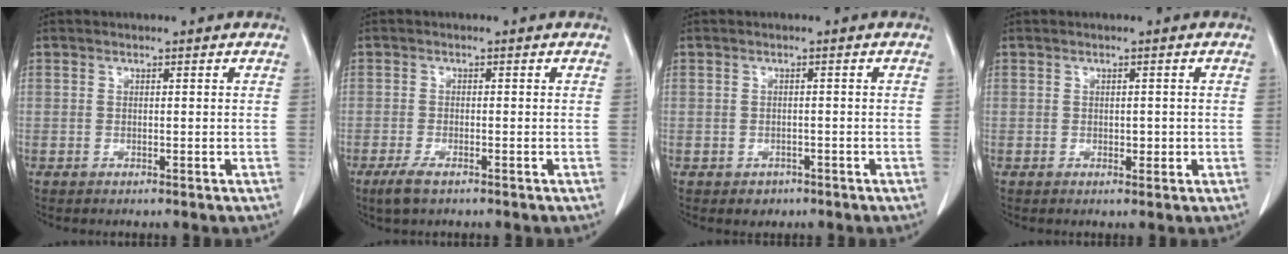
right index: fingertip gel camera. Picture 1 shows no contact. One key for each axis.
{"total": 2.9, "fx": -2.0, "fy": 0.8, "fz": 2.0, "tx": -0.047, "ty": -0.006, "tz": -0.035}
{"total": 1.8, "fx": -1.1, "fy": 1.4, "fz": 0.3, "tx": -0.002, "ty": 0.004, "tz": -0.010}
{"total": 1.2, "fx": -0.1, "fy": 0.9, "fz": 0.8, "tx": -0.007, "ty": 0.001, "tz": 0.002}